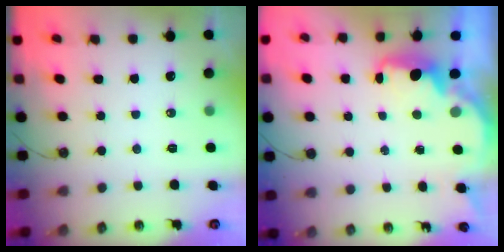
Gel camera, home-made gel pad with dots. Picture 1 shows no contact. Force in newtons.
{"total": 2.4, "press": 2.3, "slide": 0.8}